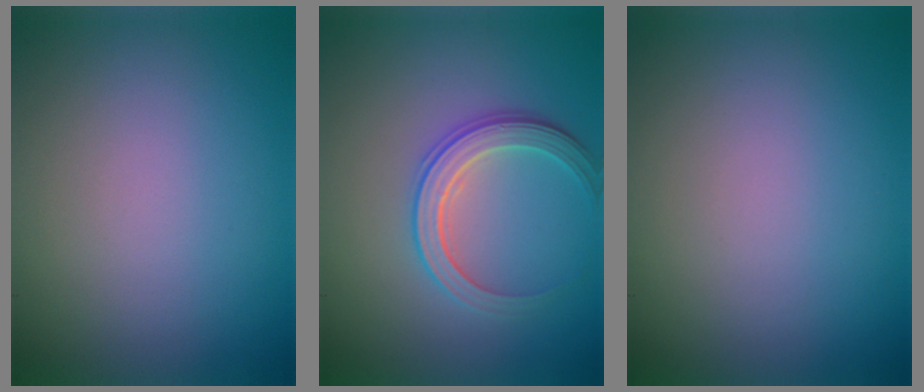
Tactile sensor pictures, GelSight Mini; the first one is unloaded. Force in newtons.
{"total": 3.0, "press": 3.0, "slide": 0.6}
{"total": 0.0}